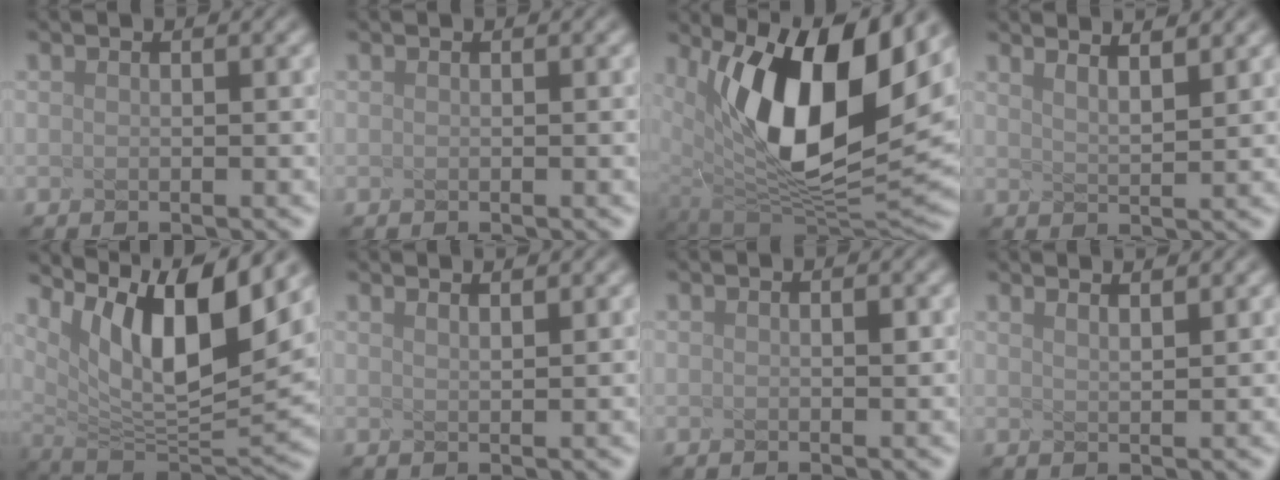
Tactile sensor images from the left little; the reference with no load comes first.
{"total": 0.0}
{"total": 11.3, "force": [2.7, 5.5, 9.5], "torque": [-0.186, -0.030, 0.090]}
{"total": 2.5, "force": [2.2, -0.1, 1.1], "torque": [-0.022, 0.013, 0.043]}
{"total": 9.7, "force": [4.5, 2.6, 8.2], "torque": [-0.167, -0.006, 0.123]}
{"total": 1.4, "force": [1.3, 0.1, 0.6], "torque": [-0.004, 0.014, 0.016]}
{"total": 0.7, "force": [-0.5, -0.5, 0.1], "torque": [-0.014, -0.009, 0.016]}
{"total": 1.7, "force": [1.6, 0.1, 0.7], "torque": [-0.008, 0.016, 0.023]}